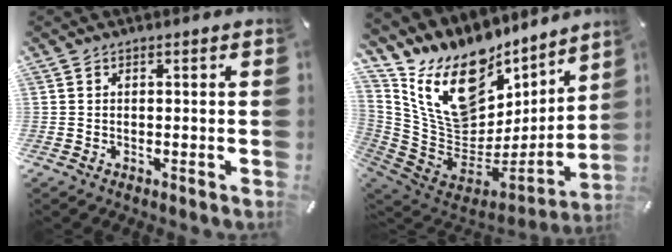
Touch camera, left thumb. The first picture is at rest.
{"total": 20.3, "force": [9.5, 13.6, 11.7], "torque": [-0.213, -0.087, 0.171]}